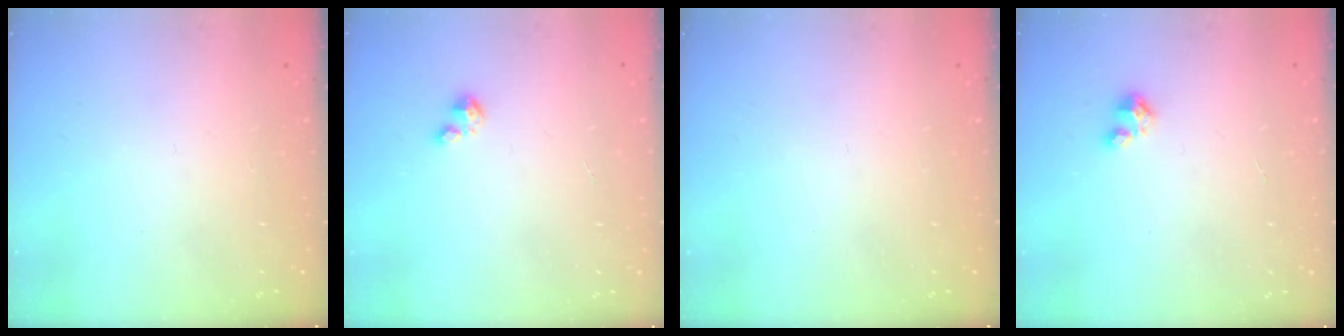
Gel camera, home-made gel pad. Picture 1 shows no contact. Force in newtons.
{"total": 1.2, "press": 1.2, "slide": 0.2}
{"total": 0.0}
{"total": 1.6, "press": 1.6, "slide": 0.1}